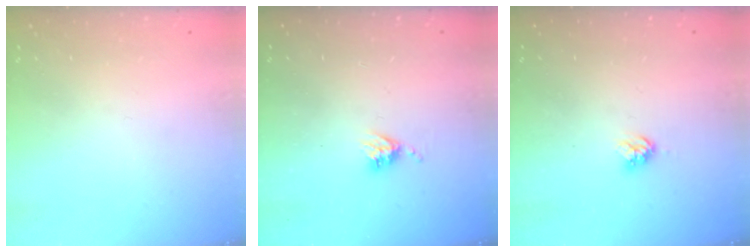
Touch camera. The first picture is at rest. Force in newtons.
{"total": 4.8, "press": 4.8, "slide": 0.4}
{"total": 3.9, "press": 3.9, "slide": 0.4}